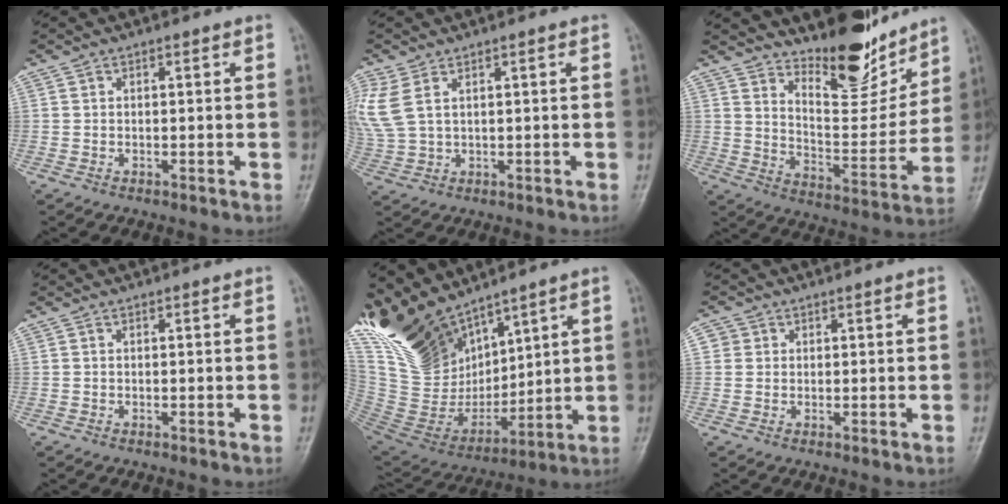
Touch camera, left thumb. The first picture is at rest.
{"total": 6.4, "force": [2.7, 3.2, 4.8], "torque": [-0.132, 0.004, 0.065]}
{"total": 16.1, "force": [13.3, 5.4, 7.4], "torque": [-0.064, -0.105, 0.217]}
{"total": 0.0}
{"total": 22.8, "force": [17.0, 10.1, 11.4], "torque": [-0.198, -0.066, 0.345]}
{"total": 2.1, "force": [0.6, 2.0, 0.4], "torque": [0.010, 0.000, 0.006]}